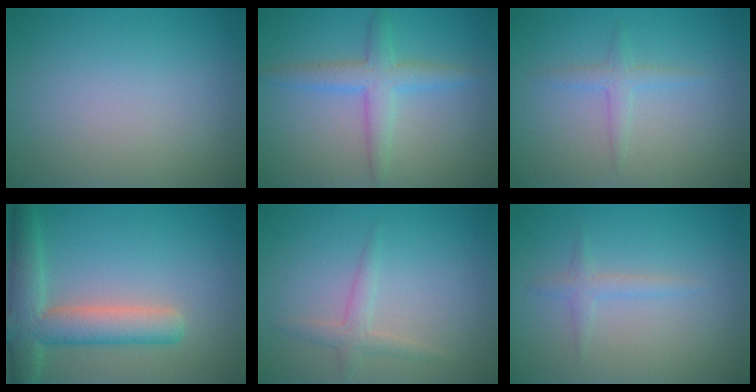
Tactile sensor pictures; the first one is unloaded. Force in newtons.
{"total": 3.3, "press": 3.3, "slide": 0.1}
{"total": 1.5, "press": 1.5, "slide": 0.0}
{"total": 6.0, "press": 6.0, "slide": 0.4}
{"total": 1.8, "press": 1.8, "slide": 0.0}
{"total": 1.3, "press": 1.2, "slide": 0.0}